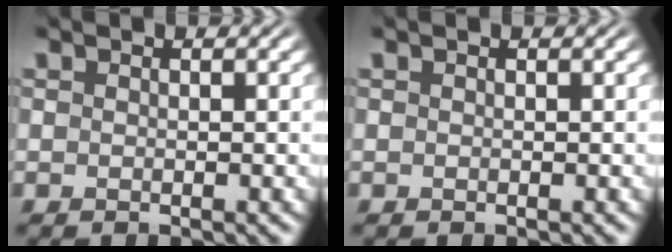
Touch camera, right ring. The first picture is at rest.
{"total": 0.0}